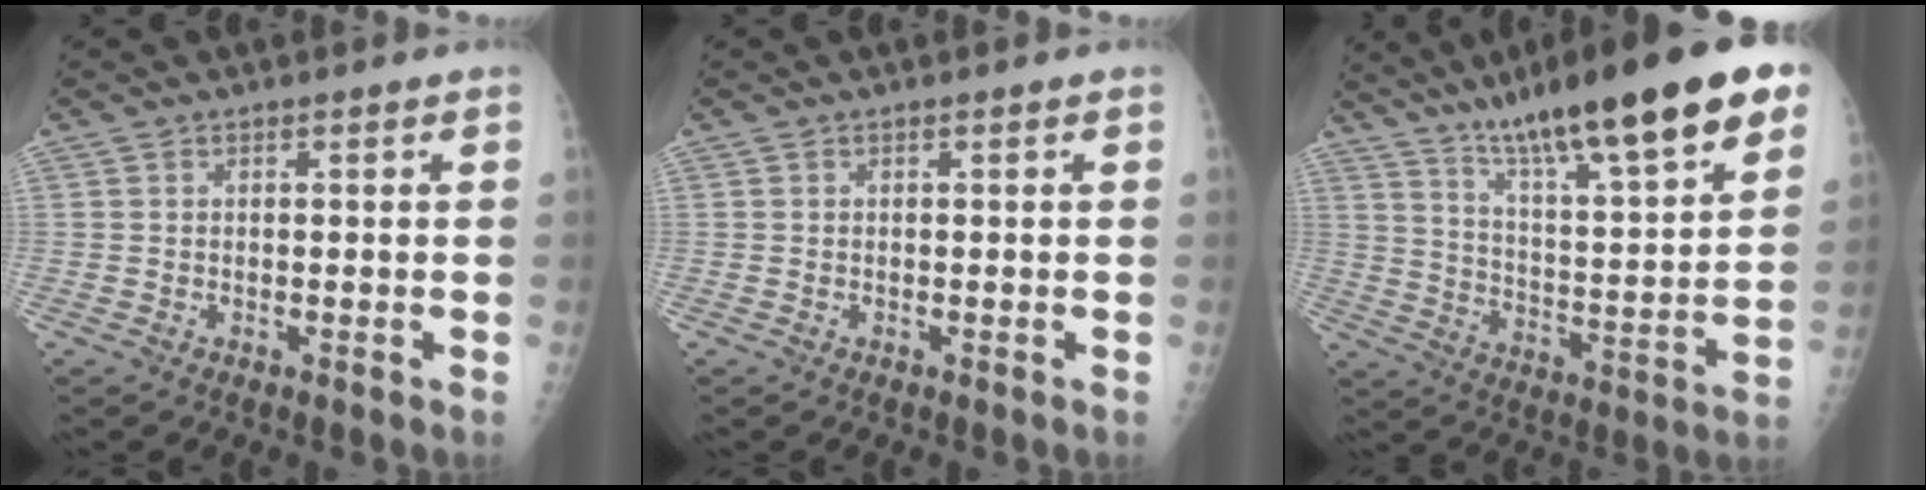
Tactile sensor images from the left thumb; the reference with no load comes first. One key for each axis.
{"total": 0.0}
{"total": 27.1, "fx": 17.2, "fy": 4.8, "fz": 20.4, "tx": -0.301, "ty": -0.043, "tz": 0.276}